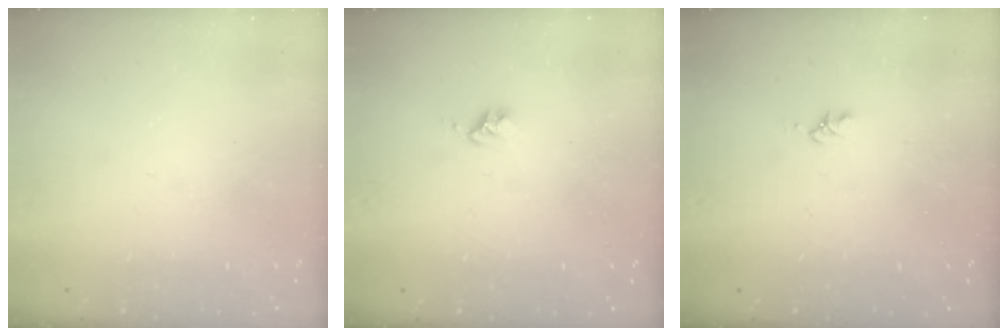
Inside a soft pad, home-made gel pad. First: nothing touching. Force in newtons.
{"total": 2.7, "press": 2.7, "slide": 0.4}
{"total": 1.7, "press": 1.7, "slide": 0.3}